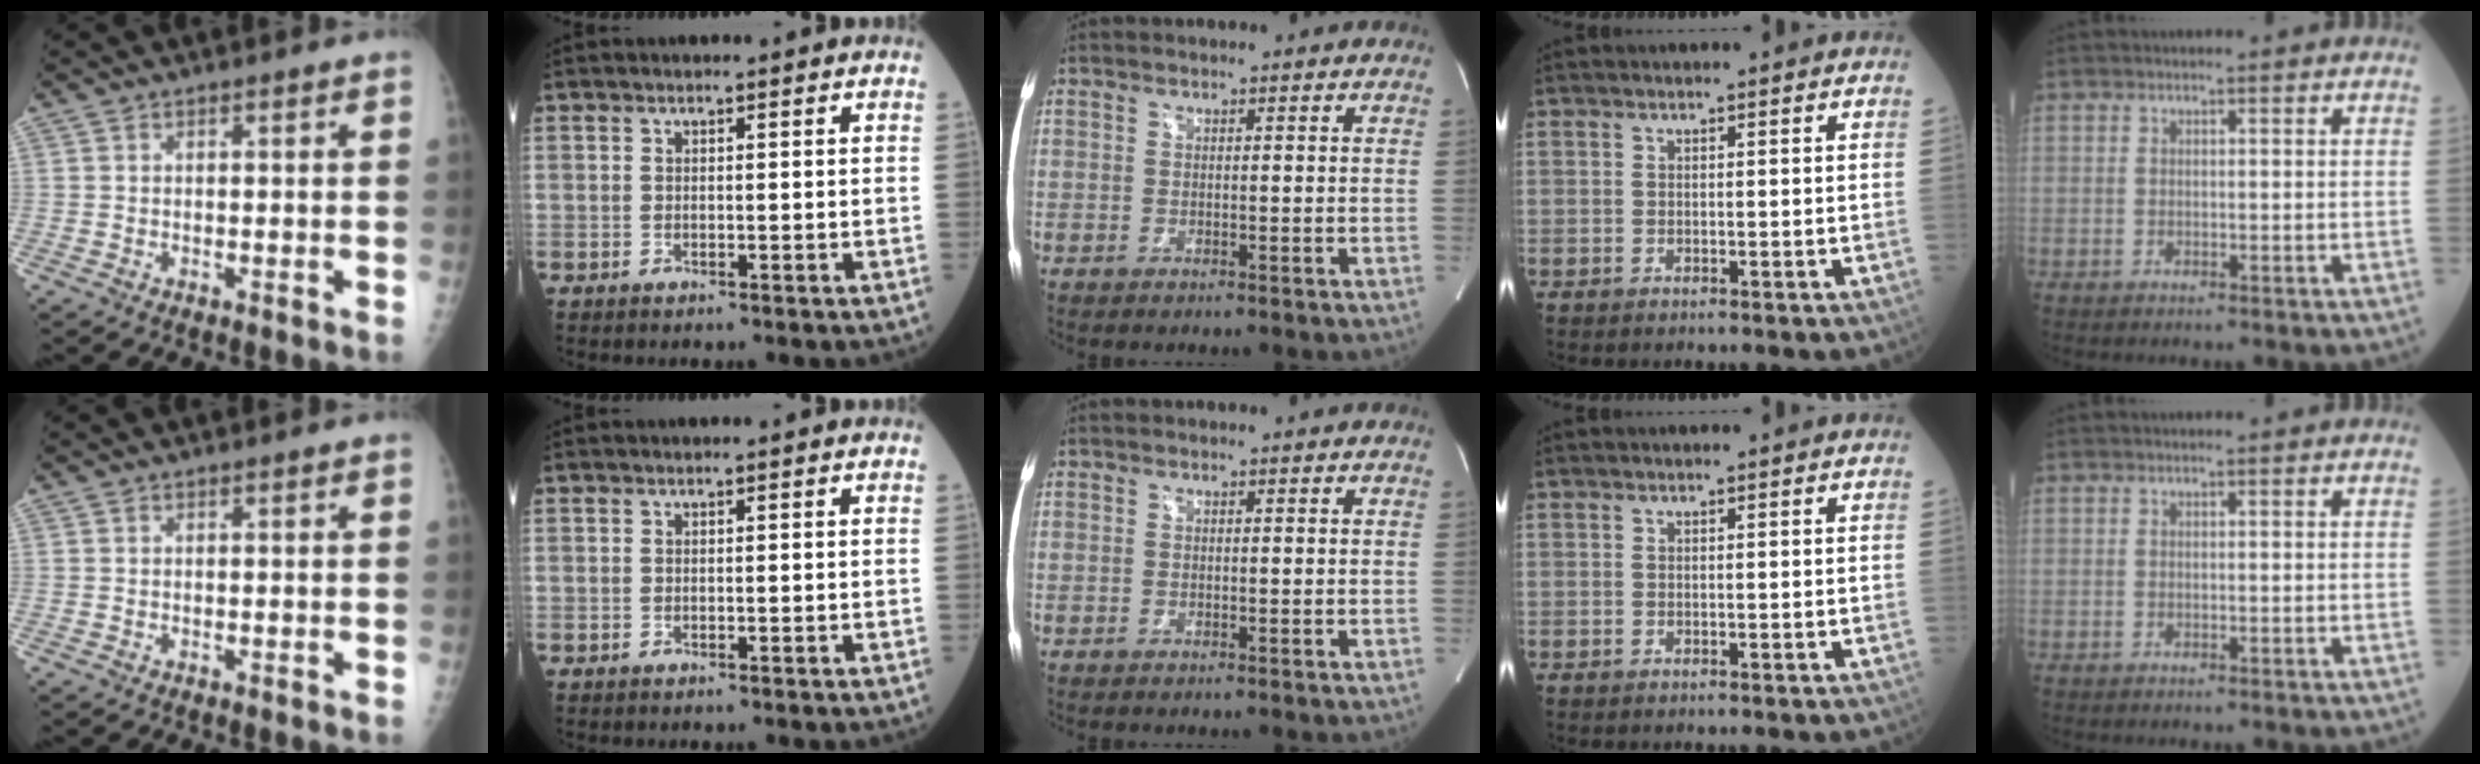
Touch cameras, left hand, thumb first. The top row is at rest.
{}